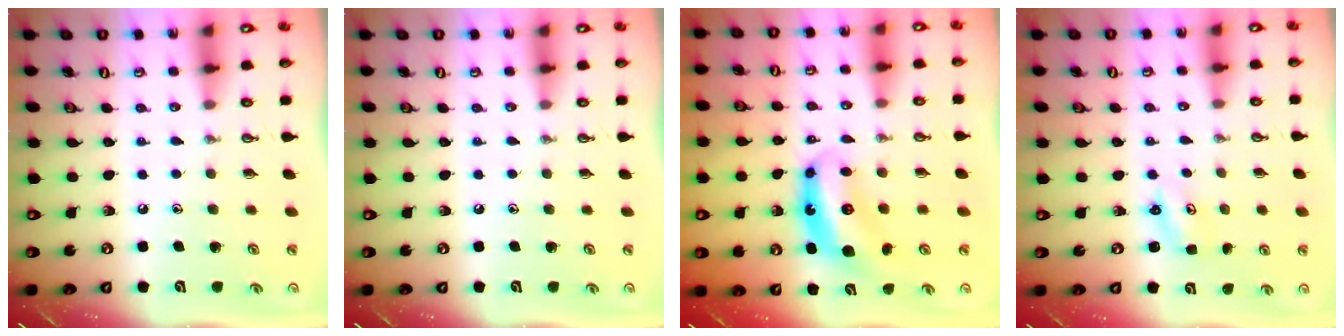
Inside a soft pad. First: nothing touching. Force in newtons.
{"total": 0.0}
{"total": 7.5, "press": 7.4, "slide": 0.7}
{"total": 2.4, "press": 2.4, "slide": 0.2}